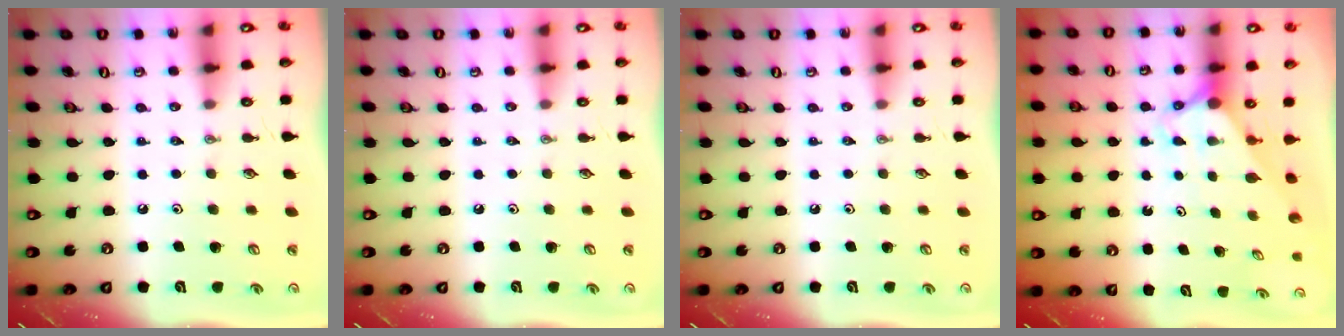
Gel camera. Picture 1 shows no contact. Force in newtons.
{"total": 0.0}
{"total": 0.0}
{"total": 2.8, "press": 2.8, "slide": 0.0}